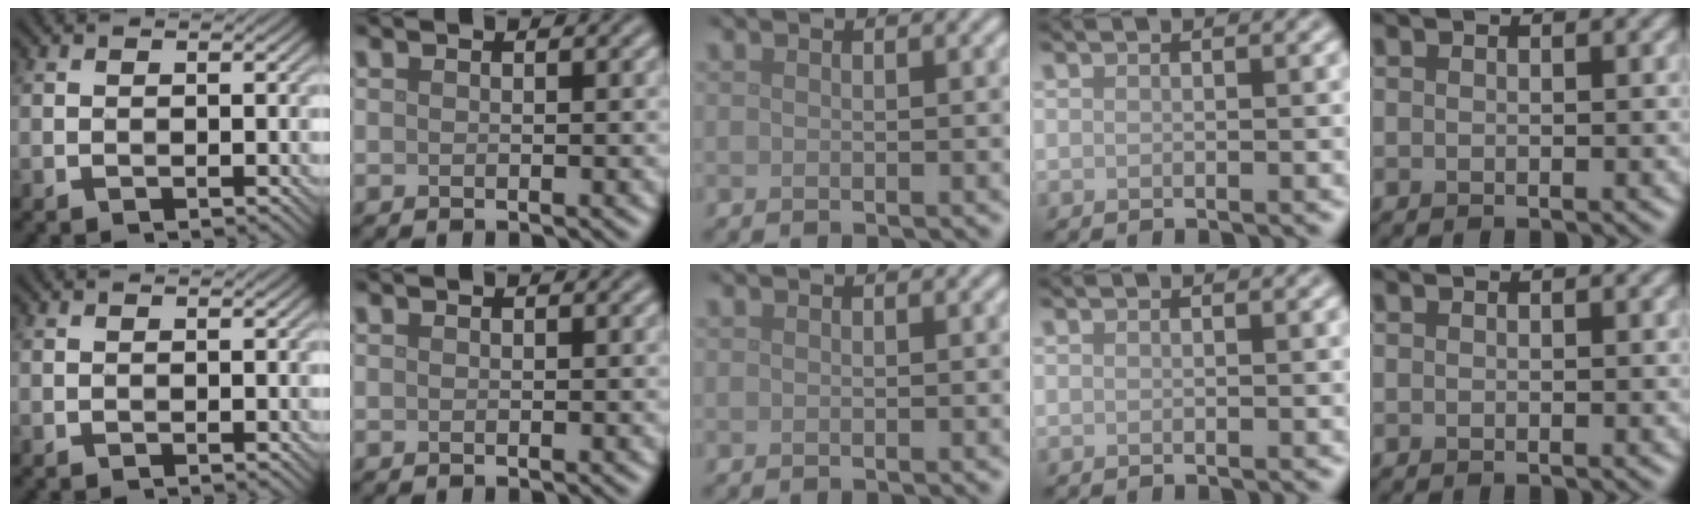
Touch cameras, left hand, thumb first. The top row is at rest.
{}